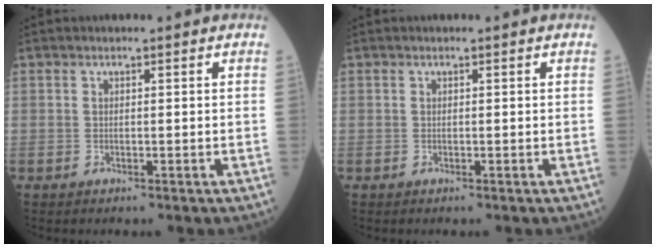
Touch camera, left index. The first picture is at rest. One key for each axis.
{"total": 0.0}